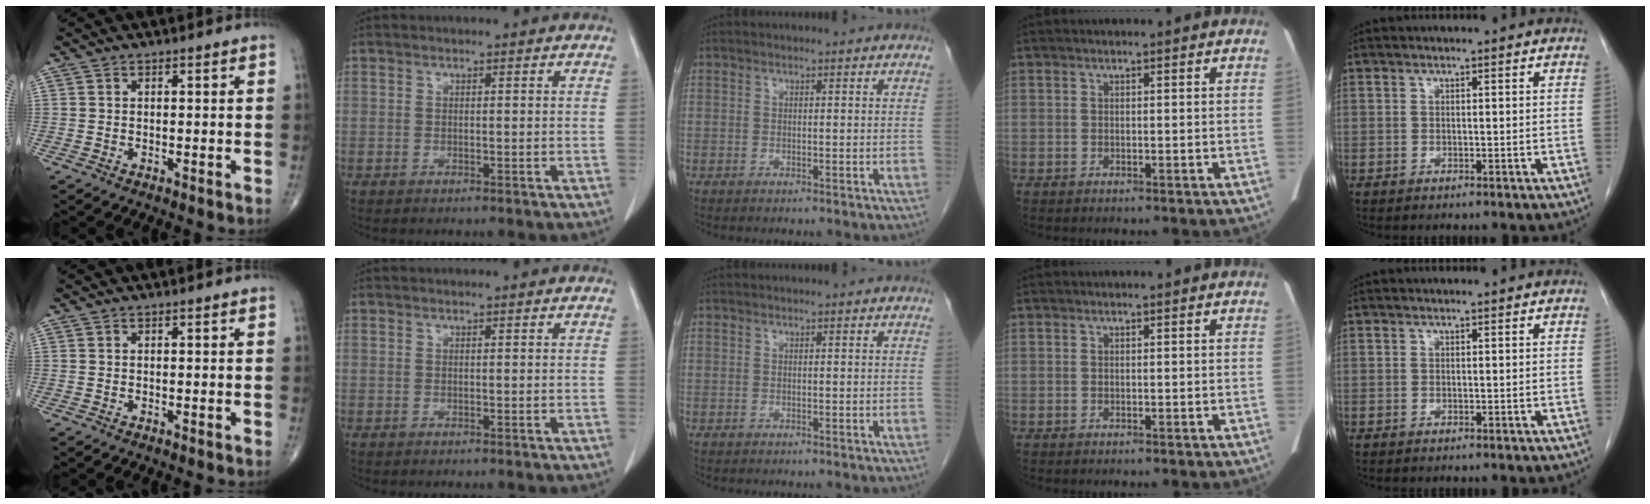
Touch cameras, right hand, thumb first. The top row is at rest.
{}